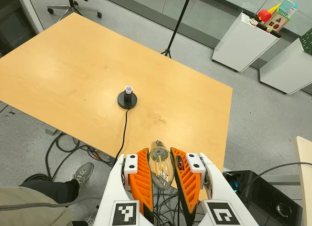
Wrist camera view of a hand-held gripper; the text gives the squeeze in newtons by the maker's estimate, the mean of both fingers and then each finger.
{"total": 21.2, "left": 24.0, "right": 18.5}